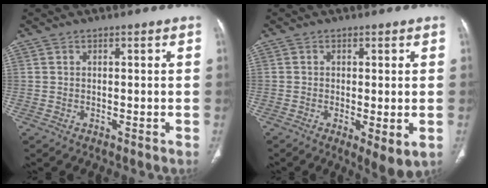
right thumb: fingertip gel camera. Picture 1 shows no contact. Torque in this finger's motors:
{"motor_torque": [-0.06, 0.14, -0.09, -0.13, 0.00]}